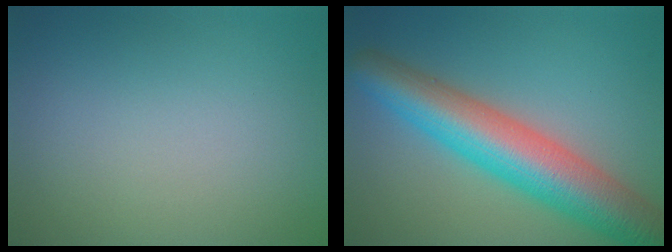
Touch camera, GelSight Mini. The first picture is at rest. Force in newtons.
{"total": 9.3, "press": 9.3, "slide": 0.4}